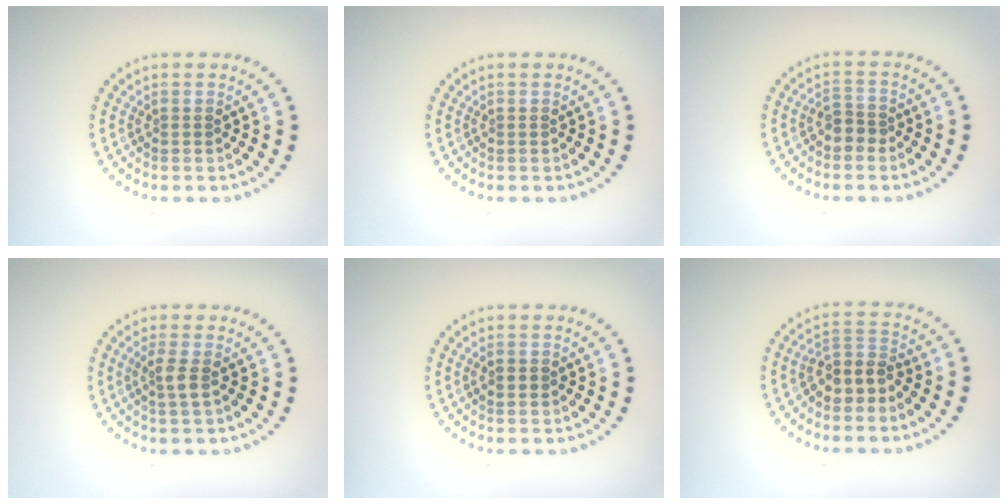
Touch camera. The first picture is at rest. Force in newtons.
{"total": 0.0}
{"total": 1.6, "press": 1.4, "slide": 0.7}
{"total": 1.7, "press": 1.5, "slide": 0.7}
{"total": 1.2, "press": 1.1, "slide": 0.1}
{"total": 2.9, "press": 2.5, "slide": 1.5}